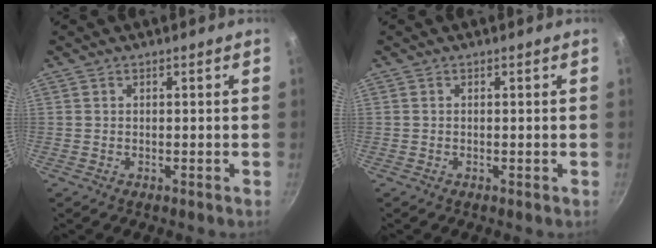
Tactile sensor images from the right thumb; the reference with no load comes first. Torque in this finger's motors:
{"motor_torque": [-0.26, 0.15, 0.25, 0.09, 0.03]}